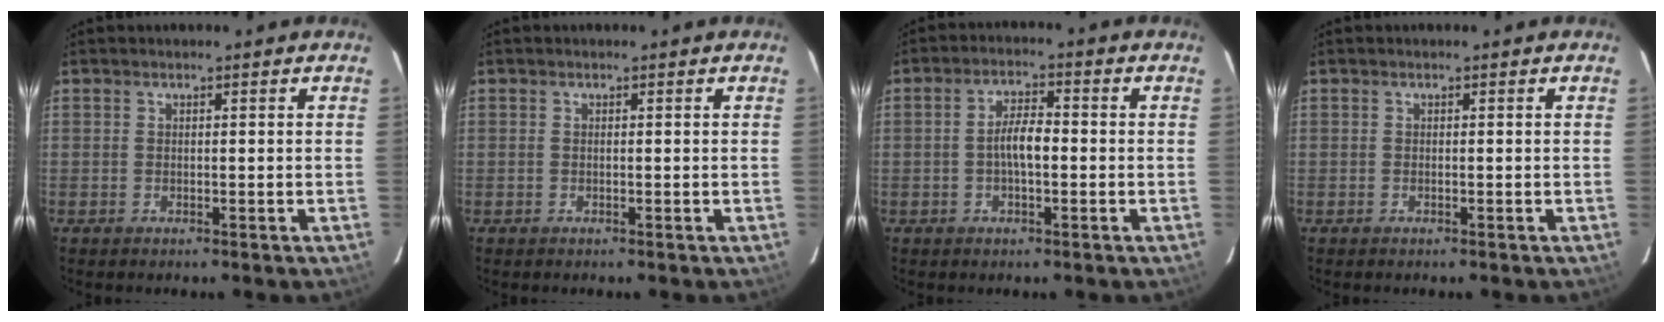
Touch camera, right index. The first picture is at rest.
{"total": 0.0}
{"total": 4.6, "force": [-0.8, 1.5, 4.3], "torque": [-0.080, 0.009, -0.015]}
{"total": 0.0}